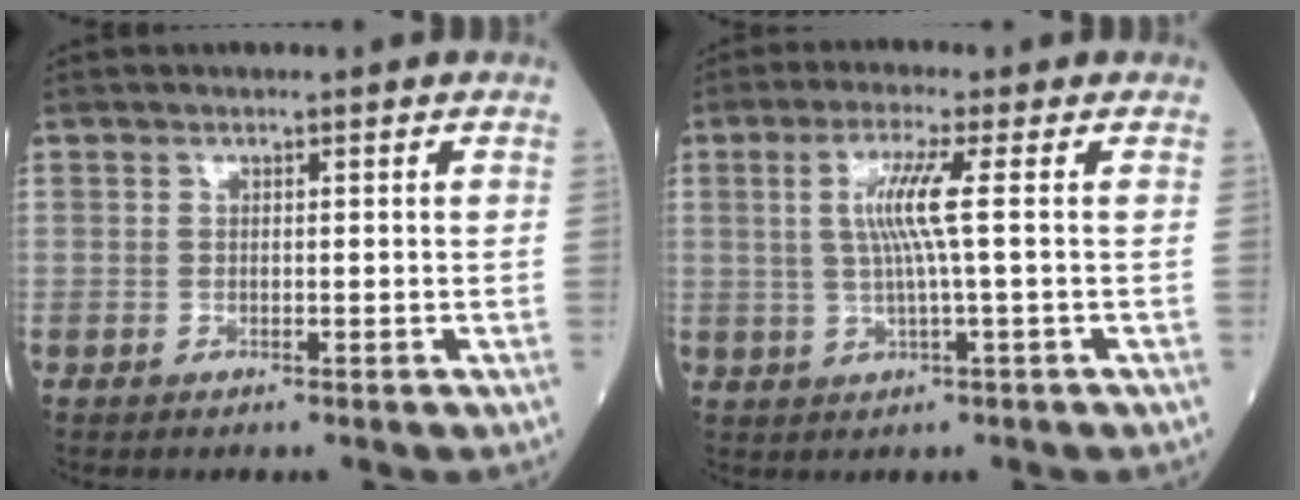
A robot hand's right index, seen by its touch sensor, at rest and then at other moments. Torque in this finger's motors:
{"motor_torque": [0.75, 0.11, 0.38, 0.12]}